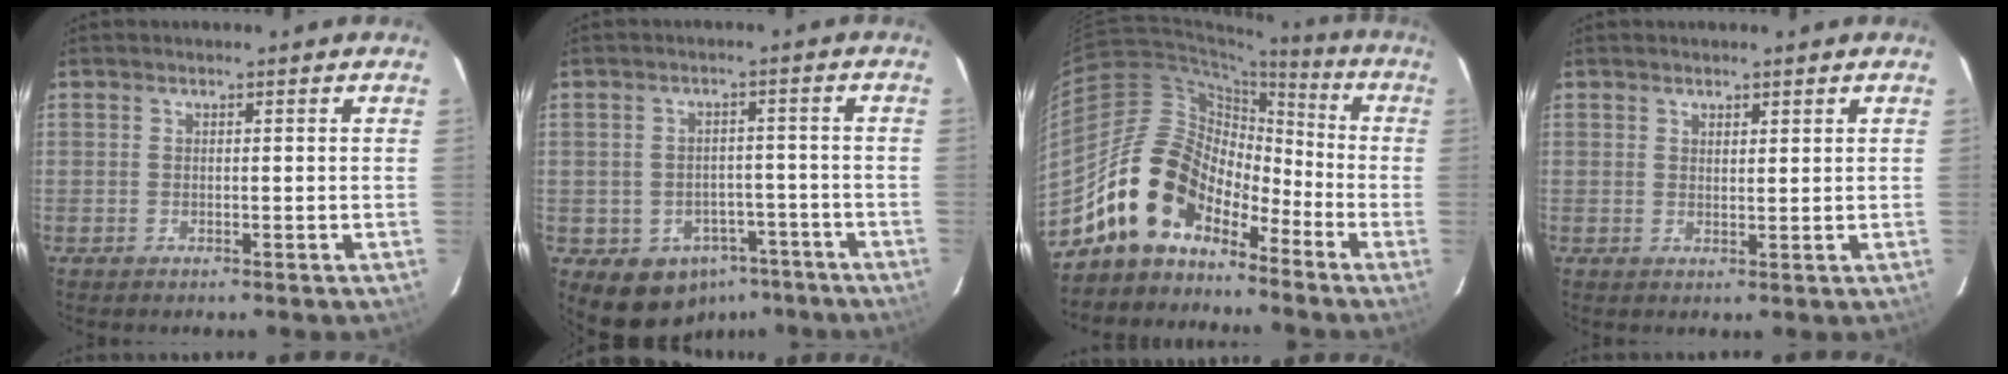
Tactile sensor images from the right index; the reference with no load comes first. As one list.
[{"total": 9.4, "force": [-5.6, 7.1, 2.6], "torque": [-0.056, 0.027, -0.051]}, {"total": 13.4, "force": [-9.9, 7.2, 5.6], "torque": [-0.096, 0.027, -0.181]}, {"total": 1.5, "force": [1.3, 0.7, 0.6], "torque": [-0.007, 0.001, 0.021]}]